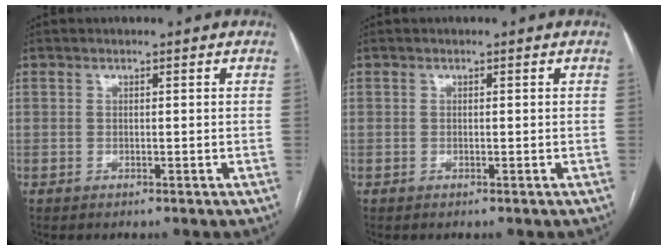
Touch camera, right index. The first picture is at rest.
{"total": 0.0}